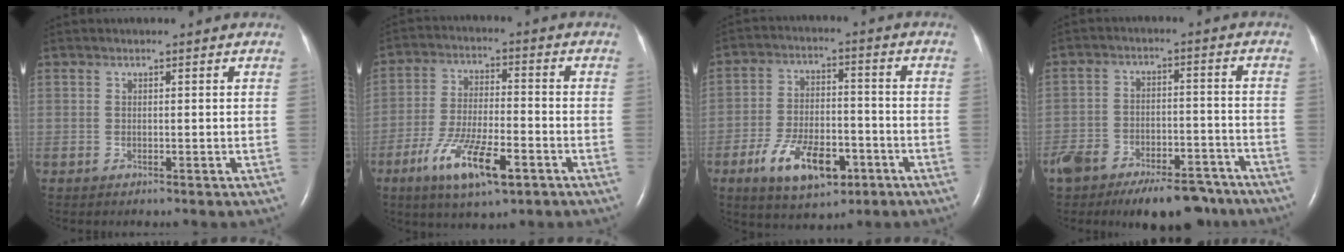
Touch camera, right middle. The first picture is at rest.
{"total": 11.3, "force": [-5.7, 2.4, 9.5], "torque": [-0.185, -0.017, -0.098]}
{"total": 11.5, "force": [-5.6, 5.4, 8.5], "torque": [-0.159, 0.001, -0.089]}
{"total": 16.4, "force": [-12.5, 7.1, 8.0], "torque": [-0.138, 0.014, -0.186]}